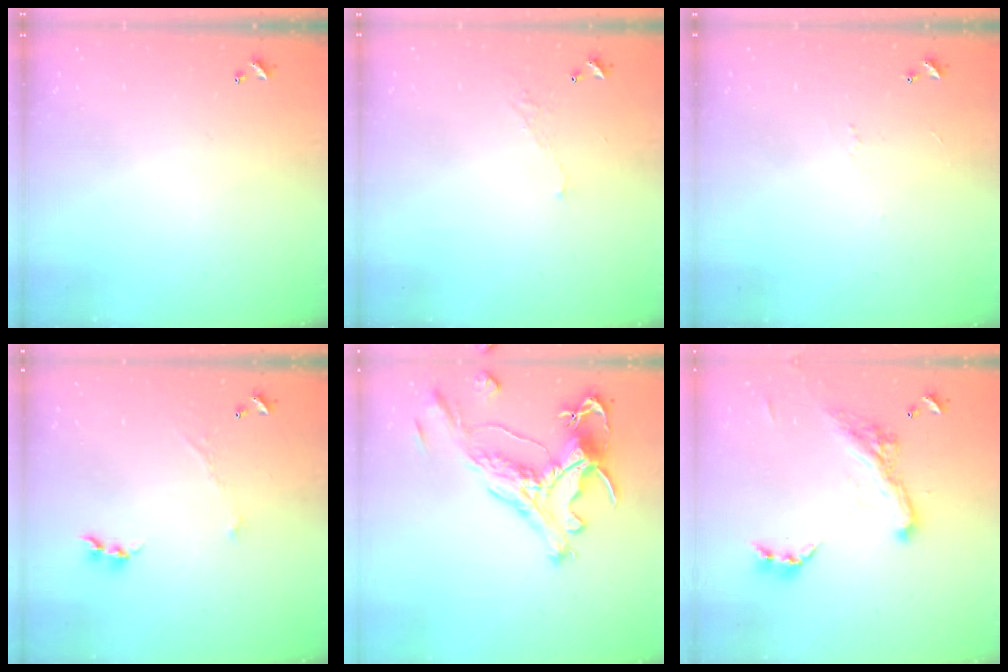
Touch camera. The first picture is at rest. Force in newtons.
{"total": 3.5, "press": 3.5, "slide": 0.7}
{"total": 2.3, "press": 2.2, "slide": 0.6}
{"total": 1.2, "press": 1.2, "slide": 0.1}
{"total": 2.1, "press": 1.6, "slide": 1.3}
{"total": 5.6, "press": 5.3, "slide": 1.6}